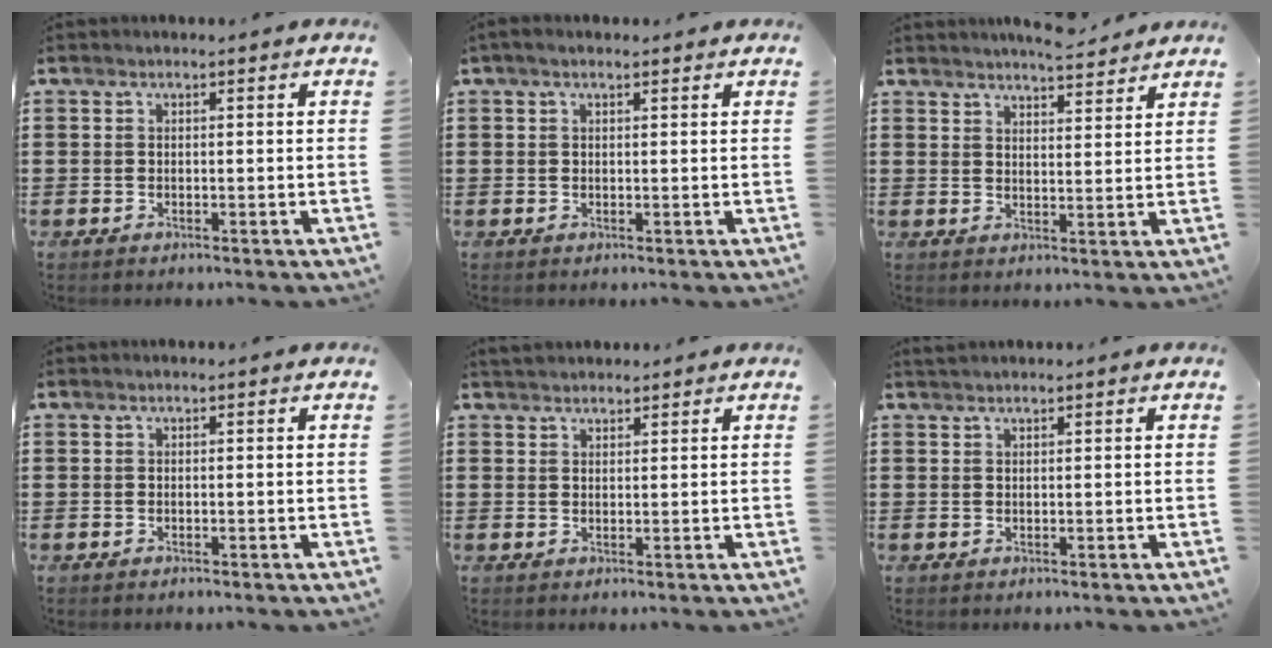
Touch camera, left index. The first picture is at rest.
{"total": 1.2, "force": [0.5, 0.4, 1.0], "torque": [-0.020, 0.004, 0.009]}
{"total": 4.5, "force": [4.4, 0.2, 1.0], "torque": [-0.023, -0.016, 0.079]}
{"total": 0.0}
{"total": 1.8, "force": [1.8, 0.5, 0.0], "torque": [-0.005, 0.004, 0.036]}
{"total": 0.9, "force": [0.8, 0.1, 0.3], "torque": [-0.006, 0.002, 0.016]}